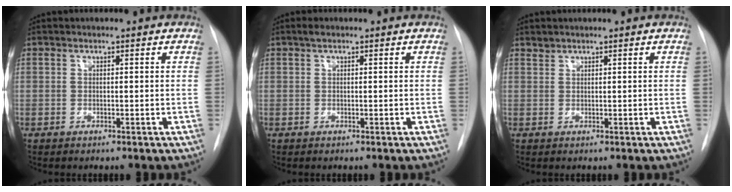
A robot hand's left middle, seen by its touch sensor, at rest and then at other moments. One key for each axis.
{"total": 0.8, "fx": 0.6, "fy": 0.3, "fz": 0.5, "tx": -0.013, "ty": 0.010, "tz": 0.009}
{"total": 0.8, "fx": 0.8, "fy": 0.2, "fz": -0.1, "tx": 0.000, "ty": 0.002, "tz": 0.015}